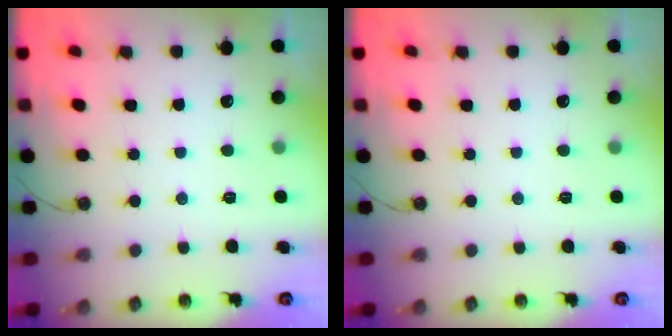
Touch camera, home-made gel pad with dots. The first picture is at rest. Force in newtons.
{"total": 0.0}